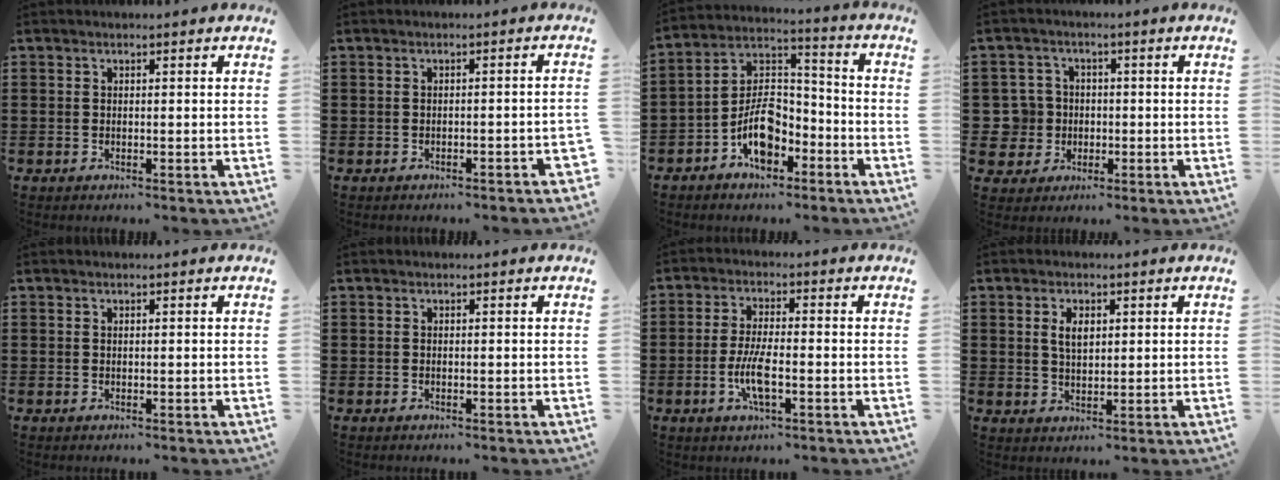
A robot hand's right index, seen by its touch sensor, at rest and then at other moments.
{"total": 1.3, "force": [-1.0, 0.2, 0.8], "torque": [-0.016, -0.003, -0.020]}
{"total": 8.6, "force": [-4.7, 4.7, 5.5], "torque": [-0.118, 0.011, -0.090]}
{"total": 5.2, "force": [-0.6, 5.1, 1.0], "torque": [-0.048, 0.013, -0.013]}
{"total": 0.0}
{"total": 0.0}
{"total": 5.8, "force": [-1.8, 1.5, 5.3], "torque": [-0.116, -0.008, -0.038]}
{"total": 3.2, "force": [1.0, 1.6, 2.6], "torque": [-0.056, 0.007, 0.016]}